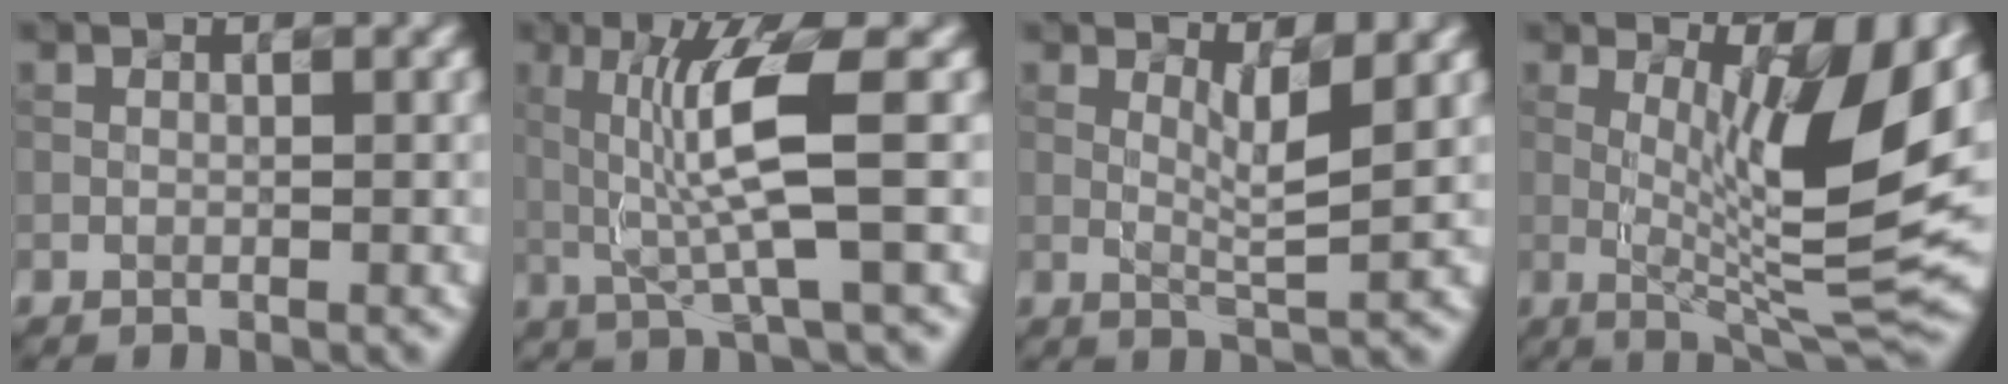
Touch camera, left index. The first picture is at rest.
{"total": 6.1, "force": [0.2, 0.5, 6.1], "torque": [-0.127, -0.001, 0.022]}
{"total": 2.5, "force": [0.9, 0.2, 2.4], "torque": [-0.042, -0.006, 0.030]}
{"total": 10.0, "force": [1.7, 2.1, 9.6], "torque": [-0.148, -0.011, 0.045]}